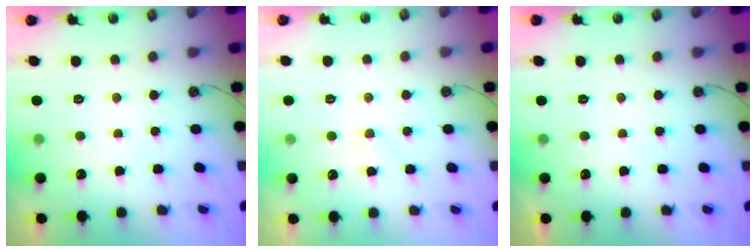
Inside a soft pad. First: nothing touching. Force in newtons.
{"total": 2.2, "press": 2.2, "slide": 0.3}
{"total": 0.0}